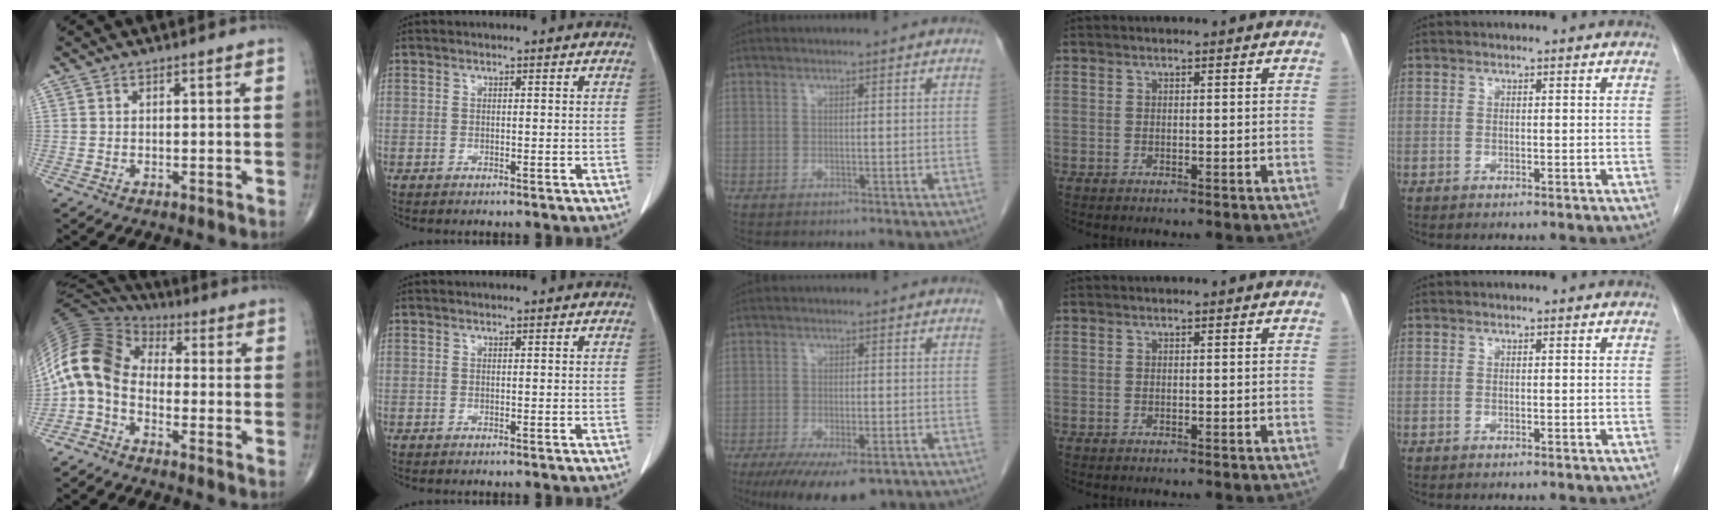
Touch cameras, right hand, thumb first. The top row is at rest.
{"thumb": {"total": 11.6, "force": [-2.2, 7.7, 8.5], "torque": [-0.171, 0.058, -0.064]}, "middle": {"total": 11.1, "force": [-7.5, 3.9, 7.2], "torque": [-0.115, -0.014, -0.113]}}